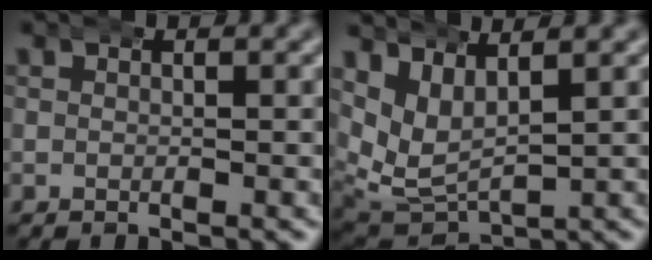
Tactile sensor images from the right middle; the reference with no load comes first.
{"total": 8.0, "force": [2.0, 6.5, 4.1], "torque": [-0.118, -0.023, 0.035]}